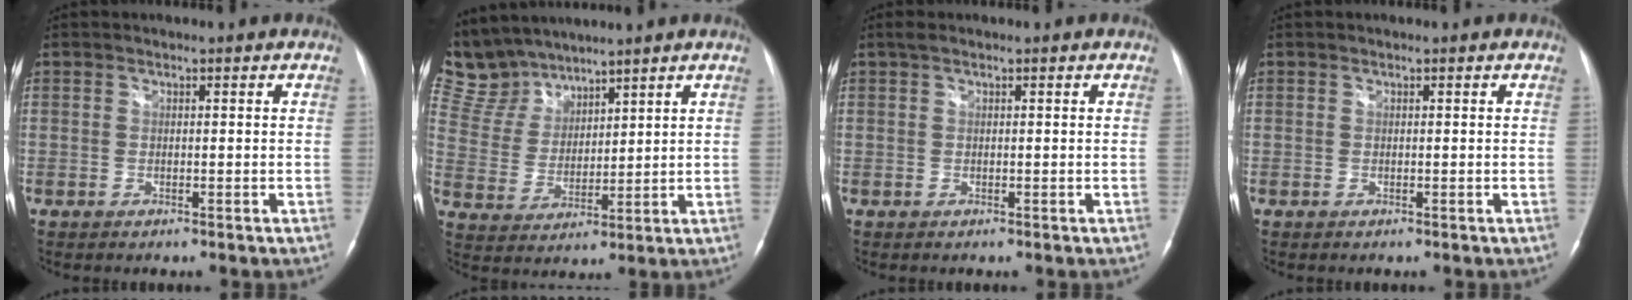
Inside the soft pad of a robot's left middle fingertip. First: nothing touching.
{"total": 9.5, "force": [8.9, 3.2, 0.7], "torque": [-0.033, 0.016, 0.198]}
{"total": 0.9, "force": [0.6, 0.2, 0.6], "torque": [-0.020, 0.017, 0.010]}
{"total": 0.0}